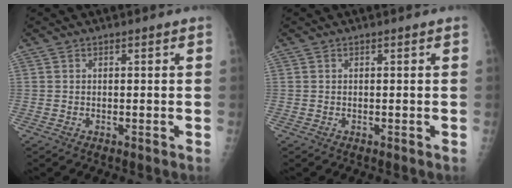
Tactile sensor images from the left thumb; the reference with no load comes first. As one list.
[{"total": 0.0}]